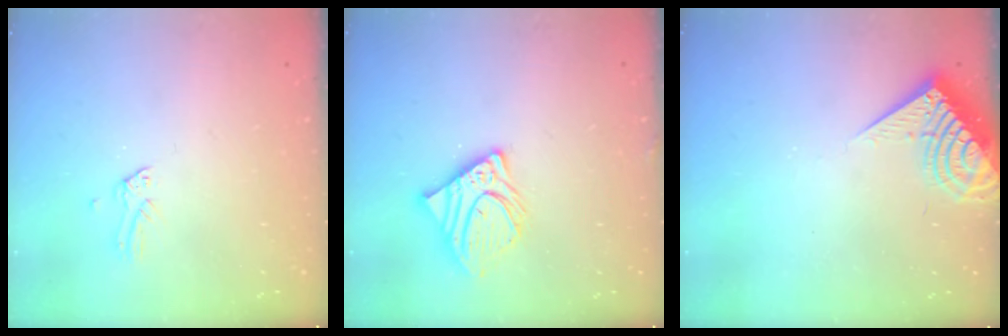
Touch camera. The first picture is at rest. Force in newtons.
{"total": 12.7, "press": 12.5, "slide": 2.0}
{"total": 9.5, "press": 9.5, "slide": 0.8}